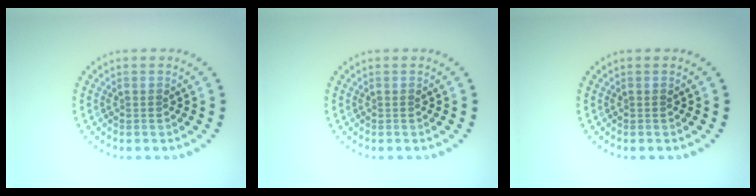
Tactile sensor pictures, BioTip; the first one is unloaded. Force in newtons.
{"total": 0.0}
{"total": 0.0}